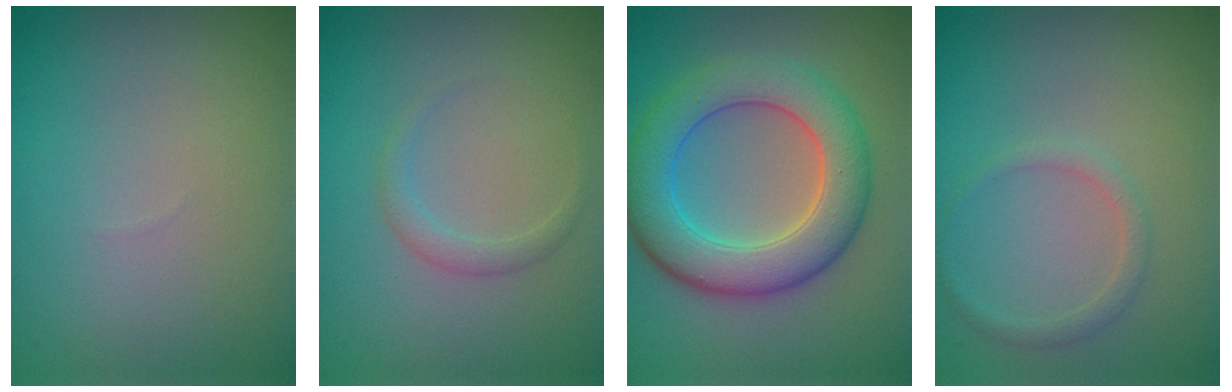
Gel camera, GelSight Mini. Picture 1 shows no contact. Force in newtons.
{"total": 1.2, "press": 1.2, "slide": 0.1}
{"total": 7.4, "press": 7.4, "slide": 0.1}
{"total": 1.3, "press": 1.3, "slide": 0.1}